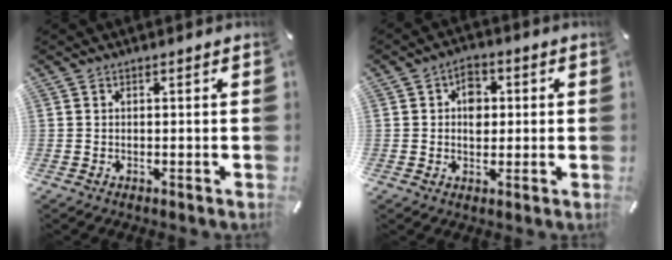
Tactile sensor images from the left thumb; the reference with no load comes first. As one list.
[{"total": 5.6, "force": [0.5, 4.2, 3.7], "torque": [-0.041, -0.001, 0.003]}]